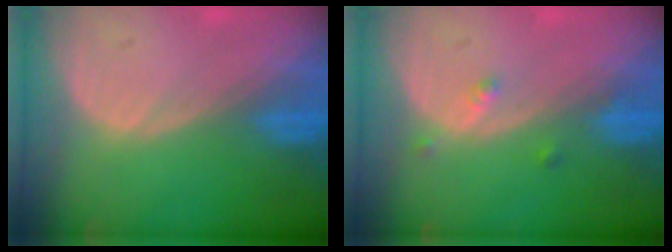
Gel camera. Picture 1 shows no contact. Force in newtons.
{"total": 1.9, "press": 1.5, "slide": 1.0}